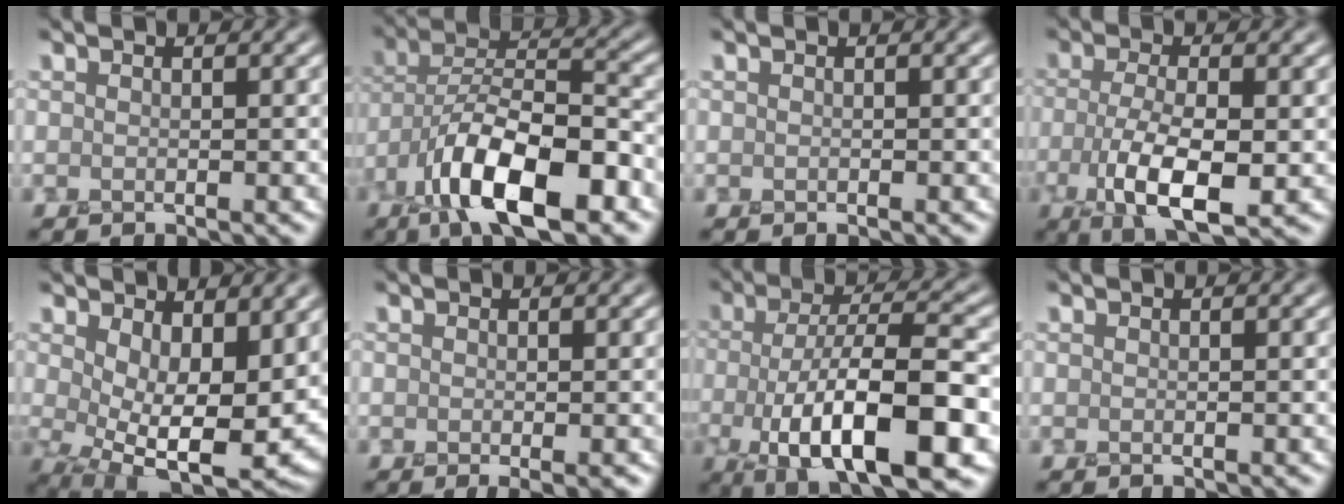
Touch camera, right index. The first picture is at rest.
{"total": 10.8, "force": [-6.1, 3.9, 8.0], "torque": [-0.135, 0.011, -0.115]}
{"total": 0.0}
{"total": 6.3, "force": [-1.8, 2.4, 5.6], "torque": [-0.114, -0.013, -0.030]}
{"total": 10.3, "force": [1.1, 5.6, 8.6], "torque": [-0.138, -0.029, 0.031]}
{"total": 0.8, "force": [0.0, 0.0, 0.8], "torque": [-0.012, -0.006, 0.001]}
{"total": 11.7, "force": [-3.5, 4.2, 10.3], "torque": [-0.171, -0.011, -0.060]}
{"total": 0.0}